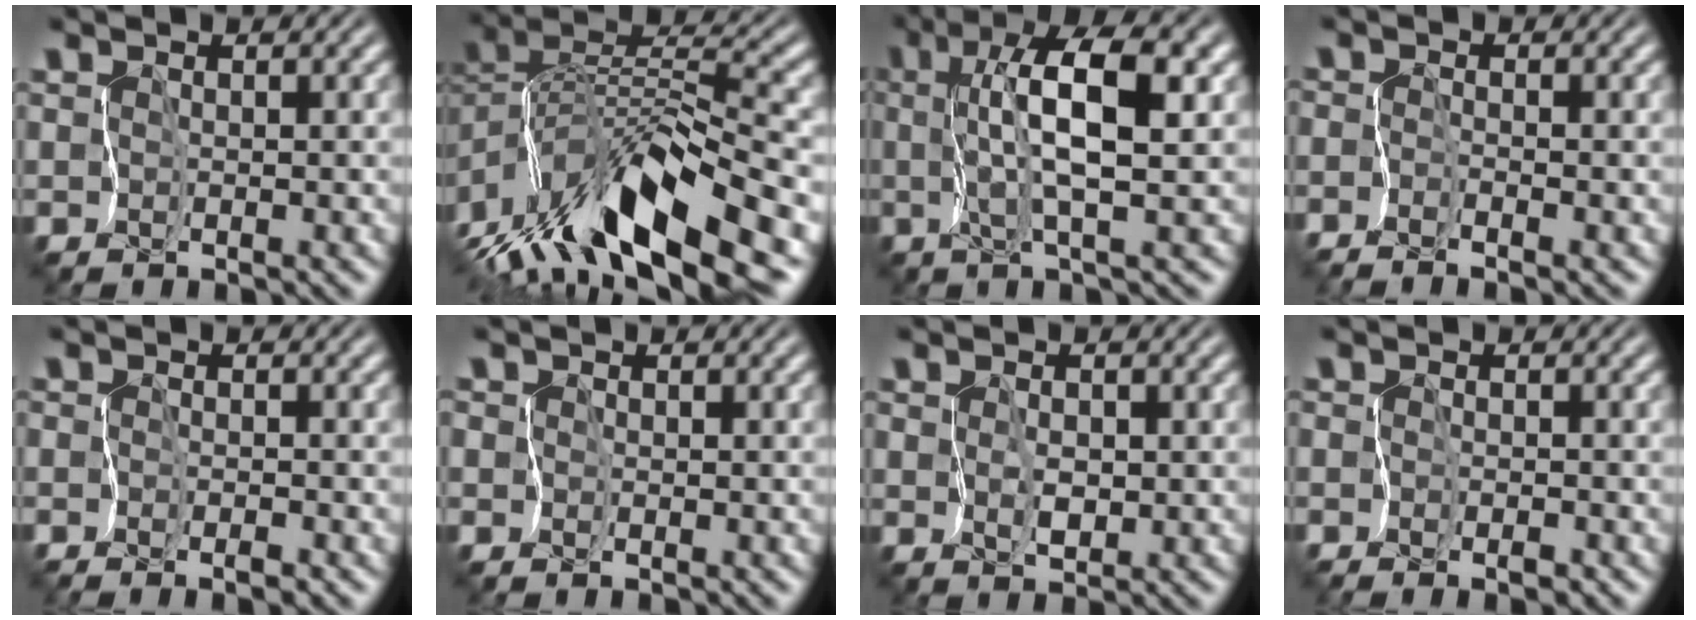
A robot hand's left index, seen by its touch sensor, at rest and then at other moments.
{"total": 12.1, "force": [-6.5, 3.3, 9.7], "torque": [-0.181, 0.024, -0.113]}
{"total": 6.8, "force": [1.3, 1.1, 6.6], "torque": [-0.112, 0.010, 0.018]}
{"total": 1.5, "force": [-1.4, -0.6, 0.3], "torque": [-0.012, -0.007, -0.033]}
{"total": 1.2, "force": [-1.2, 0.0, 0.4], "torque": [-0.010, -0.004, -0.024]}
{"total": 0.7, "force": [-0.1, 0.6, 0.2], "torque": [0.002, 0.000, -0.006]}
{"total": 1.3, "force": [-0.1, 0.9, 1.0], "torque": [-0.019, -0.005, 0.001]}
{"total": 1.1, "force": [-1.0, 0.2, 0.3], "torque": [-0.007, -0.005, -0.022]}